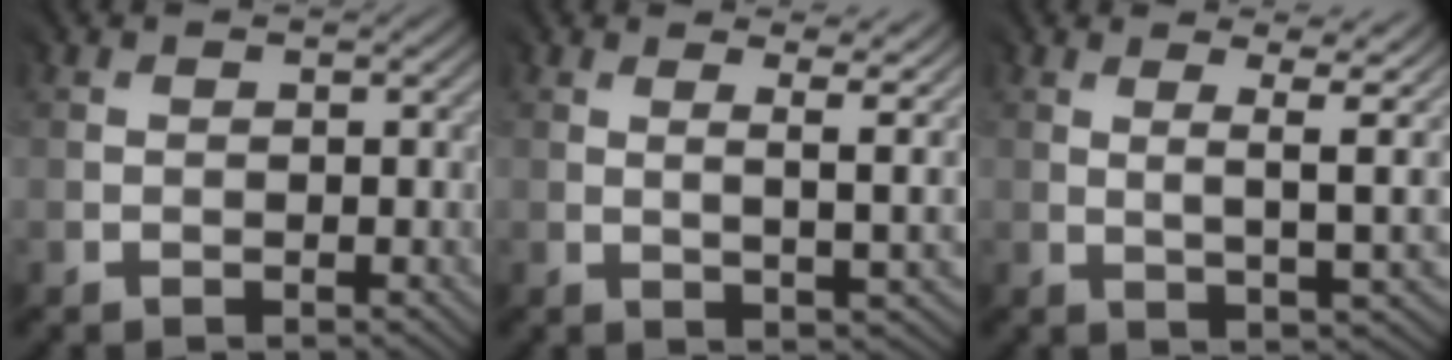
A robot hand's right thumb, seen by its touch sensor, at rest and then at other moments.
{"total": 4.7, "force": [2.6, 0.6, 3.9], "torque": [-0.049, 0.011, 0.035]}
{"total": 5.1, "force": [2.3, 0.4, 4.5], "torque": [-0.066, 0.003, 0.039]}